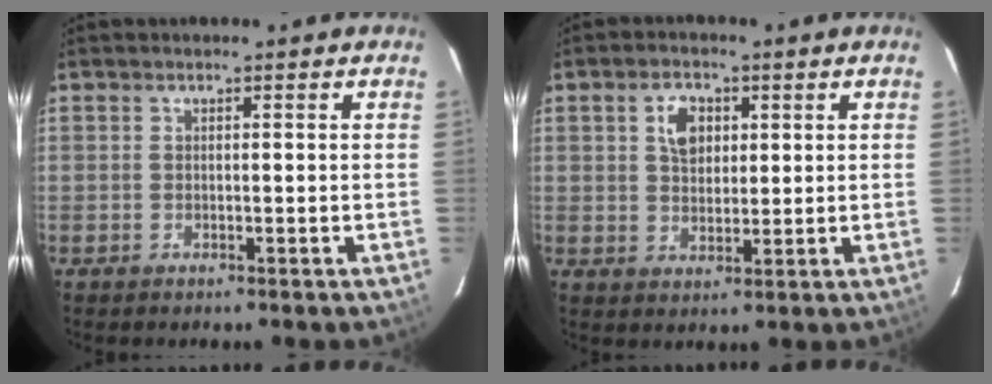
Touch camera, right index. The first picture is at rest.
{"total": 5.3, "force": [1.8, 3.7, 3.4], "torque": [-0.052, 0.014, 0.035]}